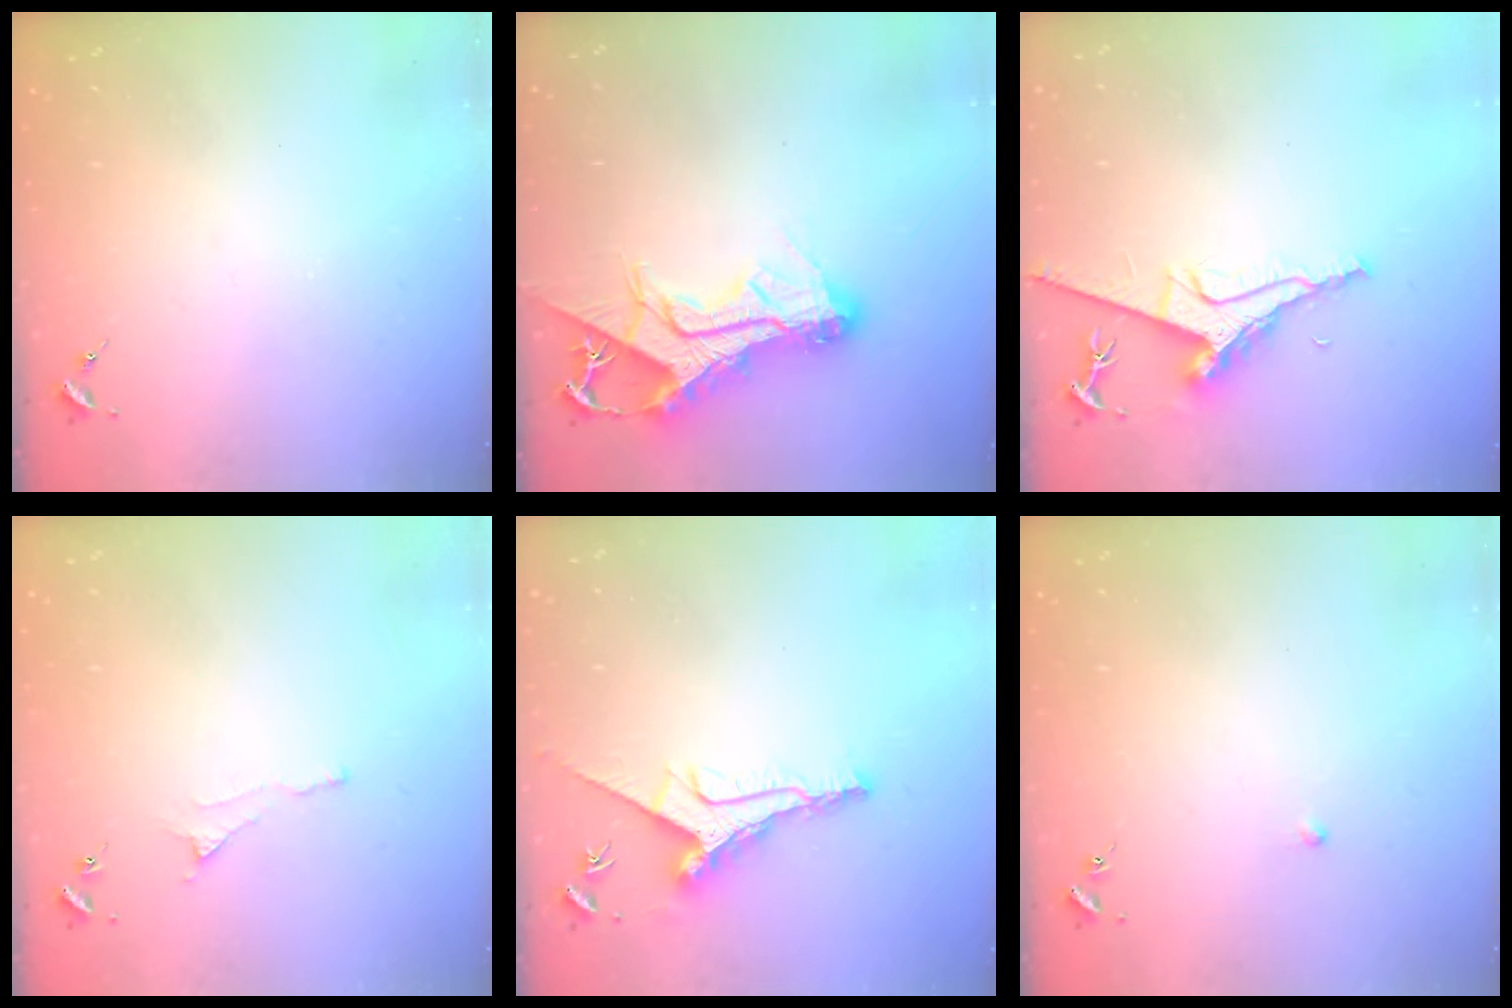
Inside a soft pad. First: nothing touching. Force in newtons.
{"total": 16.2, "press": 16.1, "slide": 1.6}
{"total": 9.3, "press": 9.2, "slide": 1.3}
{"total": 3.7, "press": 3.6, "slide": 0.7}
{"total": 10.9, "press": 10.9, "slide": 0.4}
{"total": 2.6, "press": 2.5, "slide": 0.6}